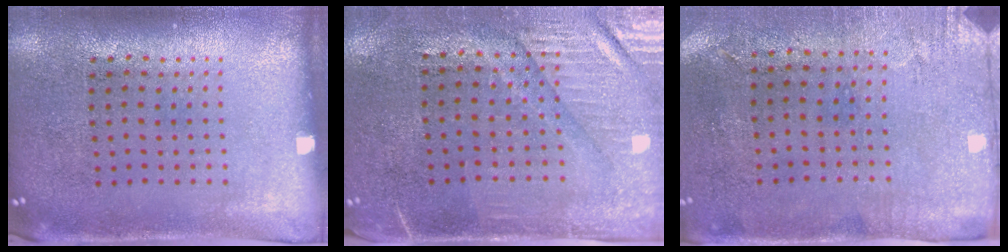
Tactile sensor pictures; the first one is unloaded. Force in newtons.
{"total": 3.6, "press": 3.1, "slide": 1.8}
{"total": 2.9, "press": 2.4, "slide": 1.7}